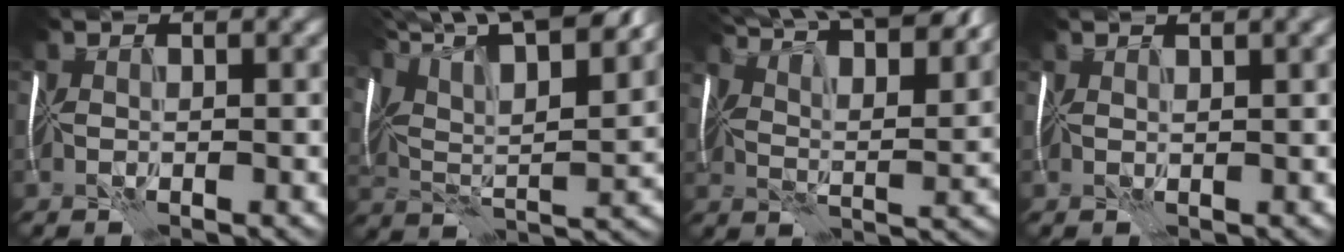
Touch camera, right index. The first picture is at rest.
{"total": 15.9, "force": [11.1, 4.6, 10.4], "torque": [-0.190, 0.046, 0.152]}
{"total": 14.6, "force": [11.1, 4.2, 8.5], "torque": [-0.135, 0.027, 0.130]}
{"total": 2.4, "force": [1.7, 0.6, 1.7], "torque": [-0.019, 0.005, 0.025]}